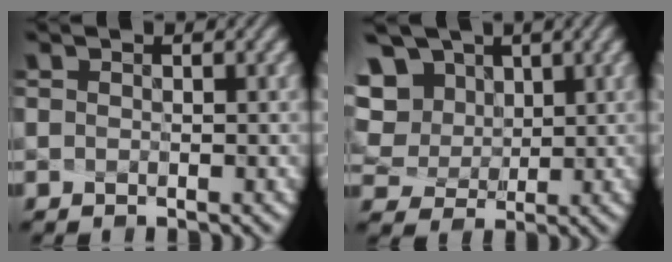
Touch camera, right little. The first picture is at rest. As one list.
[{"total": 10.0, "force": [4.7, 7.4, 4.7], "torque": [-0.127, 0.022, 0.095]}]